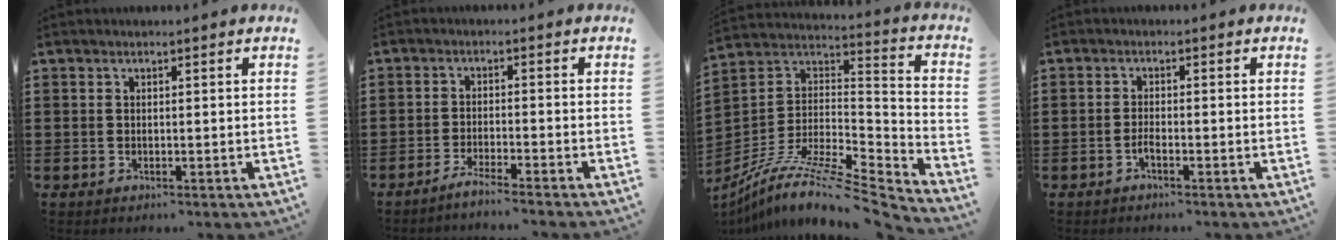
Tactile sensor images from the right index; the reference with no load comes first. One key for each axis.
{"total": 2.6, "fx": -2.4, "fy": -0.6, "fz": 0.7, "tx": -0.013, "ty": -0.001, "tz": -0.046}
{"total": 10.1, "fx": -8.0, "fy": 1.1, "fz": 6.1, "tx": -0.114, "ty": -0.003, "tz": -0.159}
{"total": 1.6, "fx": -1.0, "fy": 0.2, "fz": 1.2, "tx": -0.030, "ty": -0.006, "tz": -0.020}